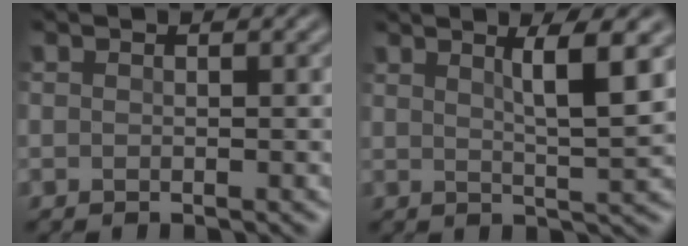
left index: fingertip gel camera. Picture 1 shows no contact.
{"total": 4.5, "force": [2.1, 0.6, 3.9], "torque": [-0.057, -0.003, 0.033]}